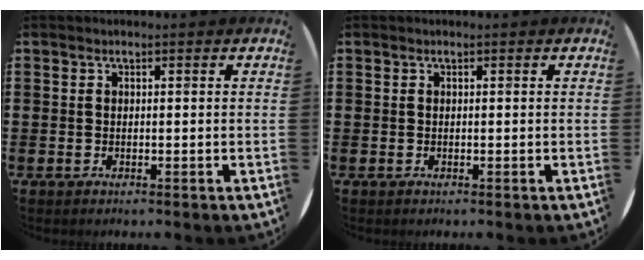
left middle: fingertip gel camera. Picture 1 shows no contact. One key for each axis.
{"total": 0.0}